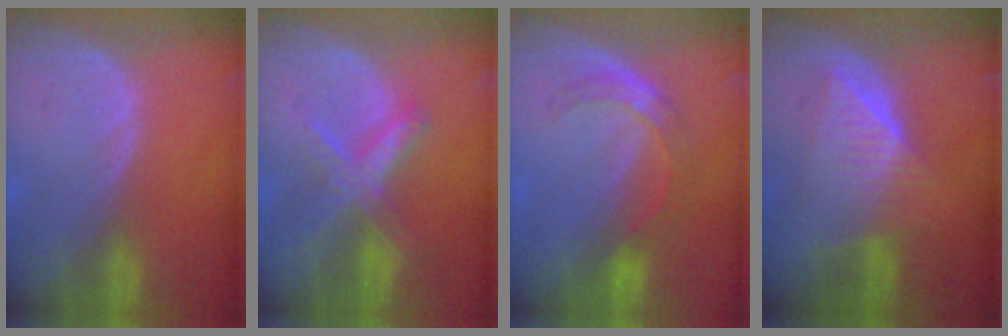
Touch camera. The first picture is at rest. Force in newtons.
{"total": 7.2, "press": 6.2, "slide": 3.8}
{"total": 5.5, "press": 4.9, "slide": 2.3}
{"total": 7.4, "press": 7.4, "slide": 0.3}